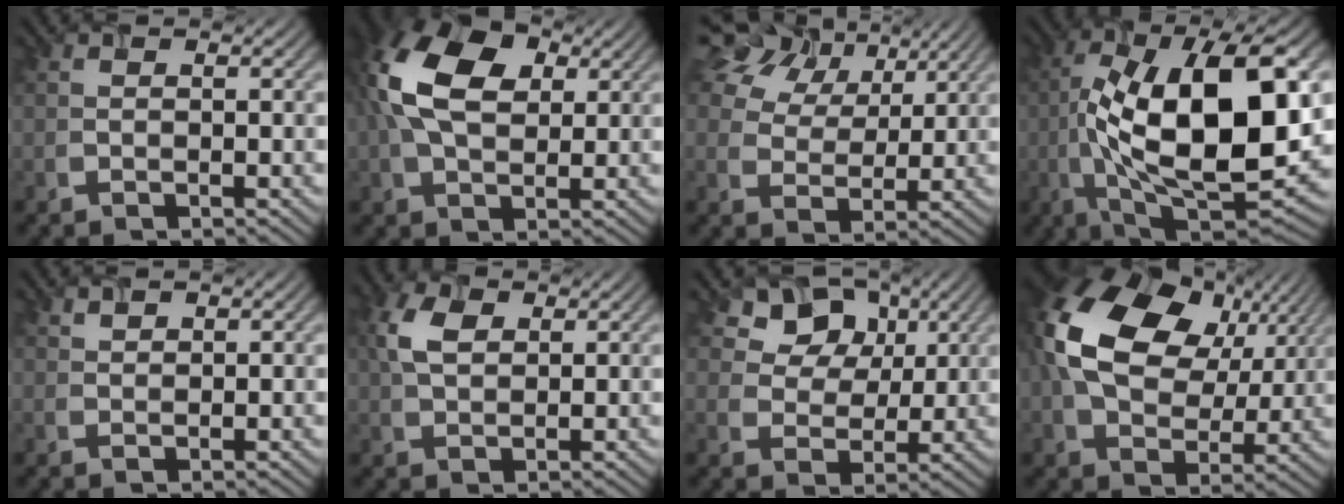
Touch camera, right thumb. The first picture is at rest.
{"total": 12.2, "force": [2.9, 7.5, 9.2], "torque": [-0.220, 0.022, 0.052]}
{"total": 13.4, "force": [8.1, 8.0, 7.0], "torque": [-0.177, 0.039, 0.145]}
{"total": 17.9, "force": [-0.2, 8.0, 16.0], "torque": [-0.280, 0.010, -0.004]}
{"total": 1.1, "force": [1.0, 0.3, 0.2], "torque": [-0.009, 0.005, 0.030]}
{"total": 4.4, "force": [1.4, 2.8, 3.1], "torque": [-0.082, 0.011, 0.030]}
{"total": 8.9, "force": [4.7, 6.5, 3.8], "torque": [-0.090, -0.005, 0.099]}
{"total": 18.4, "force": [5.6, 12.4, 12.3], "torque": [-0.267, 0.021, 0.111]}